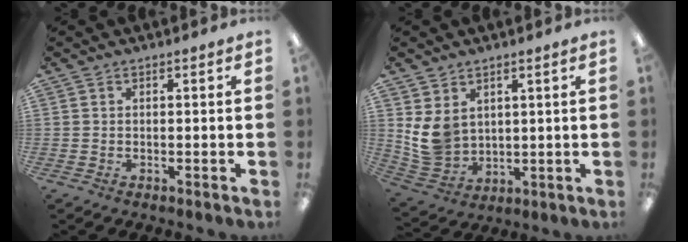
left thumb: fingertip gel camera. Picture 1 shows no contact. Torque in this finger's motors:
{"motor_torque": [1.43, 1.41, 0.67, -0.76, 0.08]}